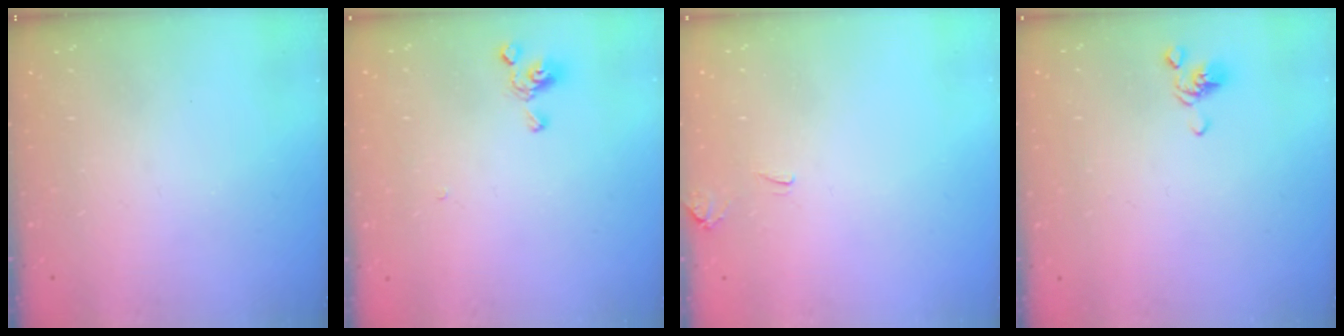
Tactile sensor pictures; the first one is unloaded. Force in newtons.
{"total": 3.8, "press": 3.8, "slide": 0.6}
{"total": 0.6, "press": 0.1, "slide": 0.6}
{"total": 2.6, "press": 2.6, "slide": 0.5}